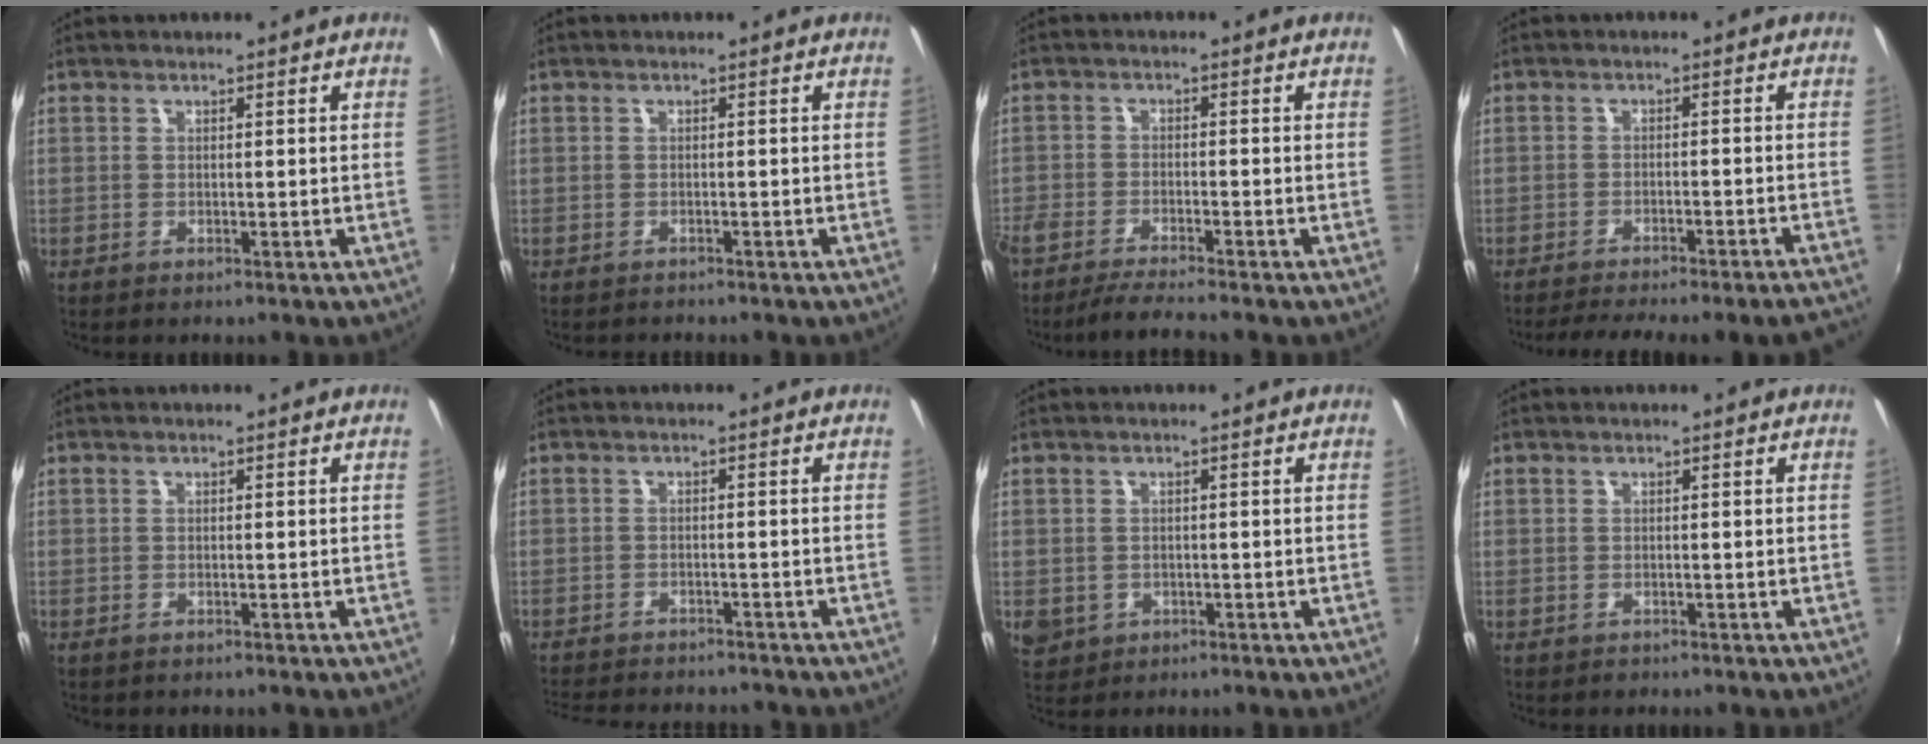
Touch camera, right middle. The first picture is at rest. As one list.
[{"total": 1.0, "force": [-0.9, 0.3, -0.2], "torque": [-0.001, -0.001, -0.016]}, {"total": 6.4, "force": [-5.7, 0.0, 2.8], "torque": [-0.079, -0.018, -0.106]}, {"total": 11.7, "force": [-10.8, -0.3, 4.6], "torque": [-0.085, -0.013, -0.146]}, {"total": 0.7, "force": [-0.6, 0.3, 0.1], "torque": [-0.004, -0.002, -0.010]}, {"total": 11.3, "force": [-10.2, 2.9, 4.1], "torque": [-0.100, -0.019, -0.153]}, {"total": 4.8, "force": [-1.0, 4.2, 2.0], "torque": [-0.046, -0.006, -0.008]}, {"total": 0.7, "force": [-0.5, 0.4, 0.0], "torque": [-0.001, -0.002, -0.008]}]